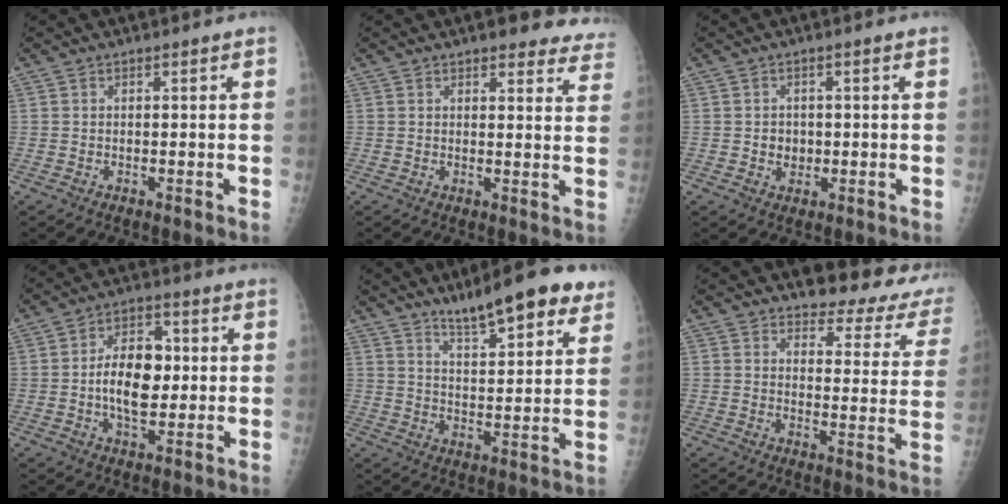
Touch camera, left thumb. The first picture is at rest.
{"total": 11.6, "force": [10.1, 3.6, 4.4], "torque": [0.004, -0.040, 0.093]}
{"total": 2.6, "force": [-0.1, 2.3, 1.1], "torque": [-0.002, 0.004, 0.002]}
{"total": 9.9, "force": [-0.3, 6.1, 7.8], "torque": [-0.106, 0.011, -0.009]}
{"total": 14.2, "force": [10.0, 3.5, 9.5], "torque": [-0.106, -0.044, 0.153]}
{"total": 14.1, "force": [12.5, 5.5, 3.7], "torque": [0.005, -0.094, 0.124]}